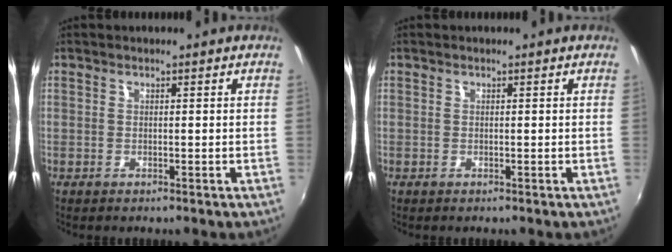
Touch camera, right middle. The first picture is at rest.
{"total": 0.0}